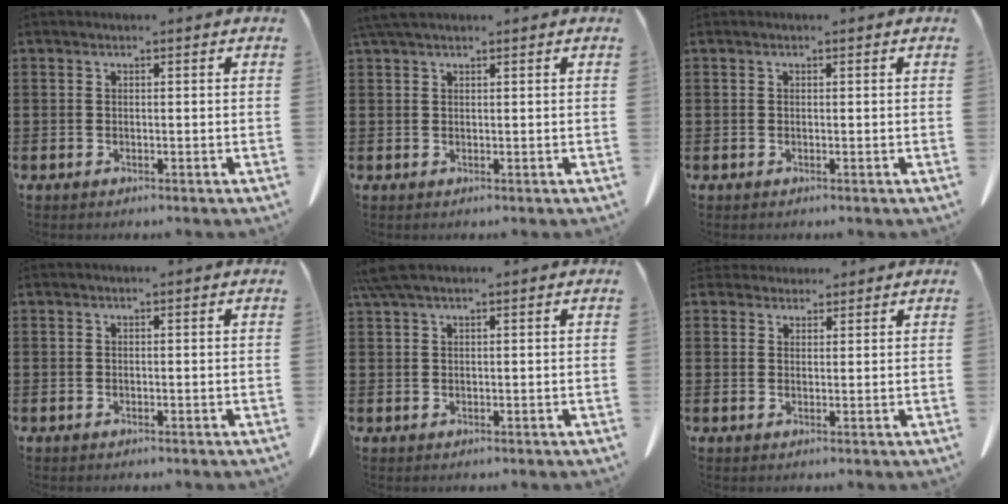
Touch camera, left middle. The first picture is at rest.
{"total": 2.5, "force": [1.8, 0.7, 1.6], "torque": [-0.037, 0.006, 0.035]}
{"total": 0.0}
{"total": 0.0}
{"total": 3.1, "force": [2.2, 0.5, 2.2], "torque": [-0.056, 0.002, 0.038]}
{"total": 2.5, "force": [2.3, 1.0, 0.2], "torque": [-0.002, -0.001, 0.043]}